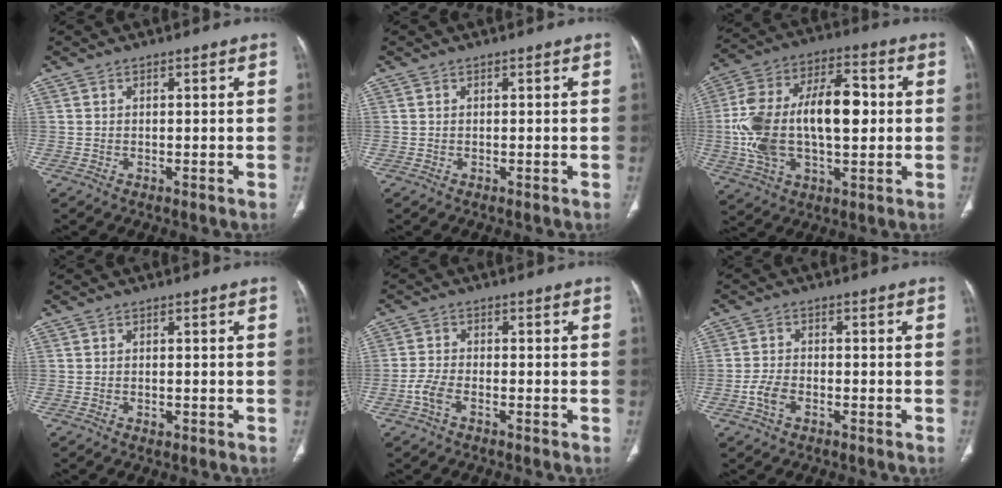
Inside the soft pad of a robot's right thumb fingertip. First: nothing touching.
{"total": 0.0}
{"total": 21.0, "force": [-0.2, 11.4, 17.6], "torque": [-0.332, 0.033, 0.000]}
{"total": 0.8, "force": [-0.4, 0.5, 0.4], "torque": [-0.005, 0.001, -0.006]}
{"total": 3.5, "force": [-1.9, 1.5, 2.5], "torque": [-0.059, 0.014, -0.042]}
{"total": 4.0, "force": [-1.8, 2.4, 2.7], "torque": [-0.055, 0.013, -0.037]}